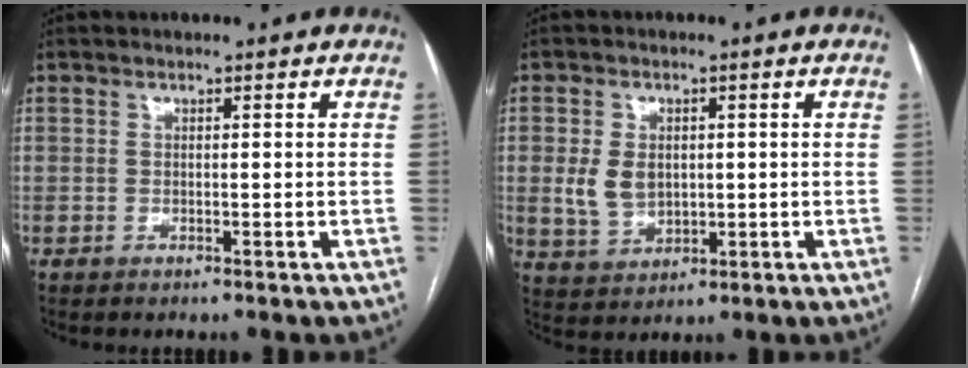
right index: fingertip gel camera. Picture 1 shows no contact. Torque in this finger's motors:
{"motor_torque": [0.33, -0.12, 0.16, 0.08]}